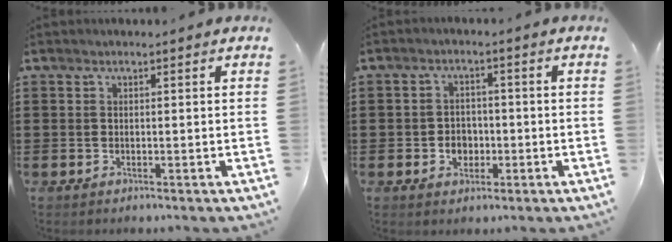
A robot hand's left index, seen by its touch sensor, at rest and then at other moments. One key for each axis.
{"total": 3.0, "fx": -0.9, "fy": 2.5, "fz": 1.4, "tx": -0.033, "ty": 0.004, "tz": -0.021}